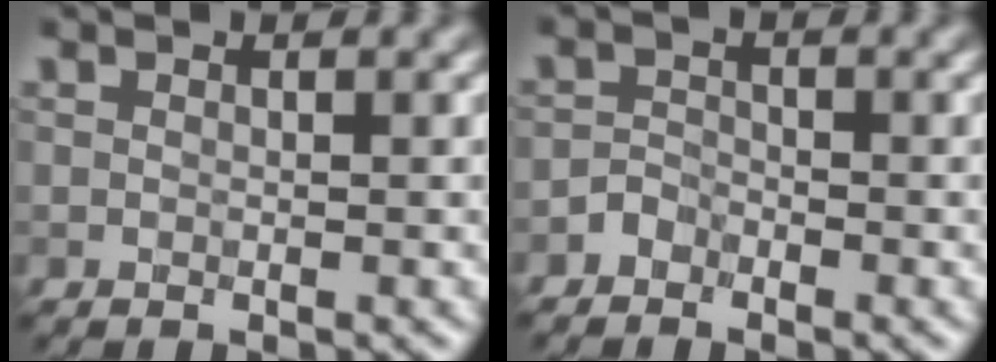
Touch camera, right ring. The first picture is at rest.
{"total": 1.3, "force": [-1.1, 0.7, 0.1], "torque": [0.001, 0.006, -0.025]}